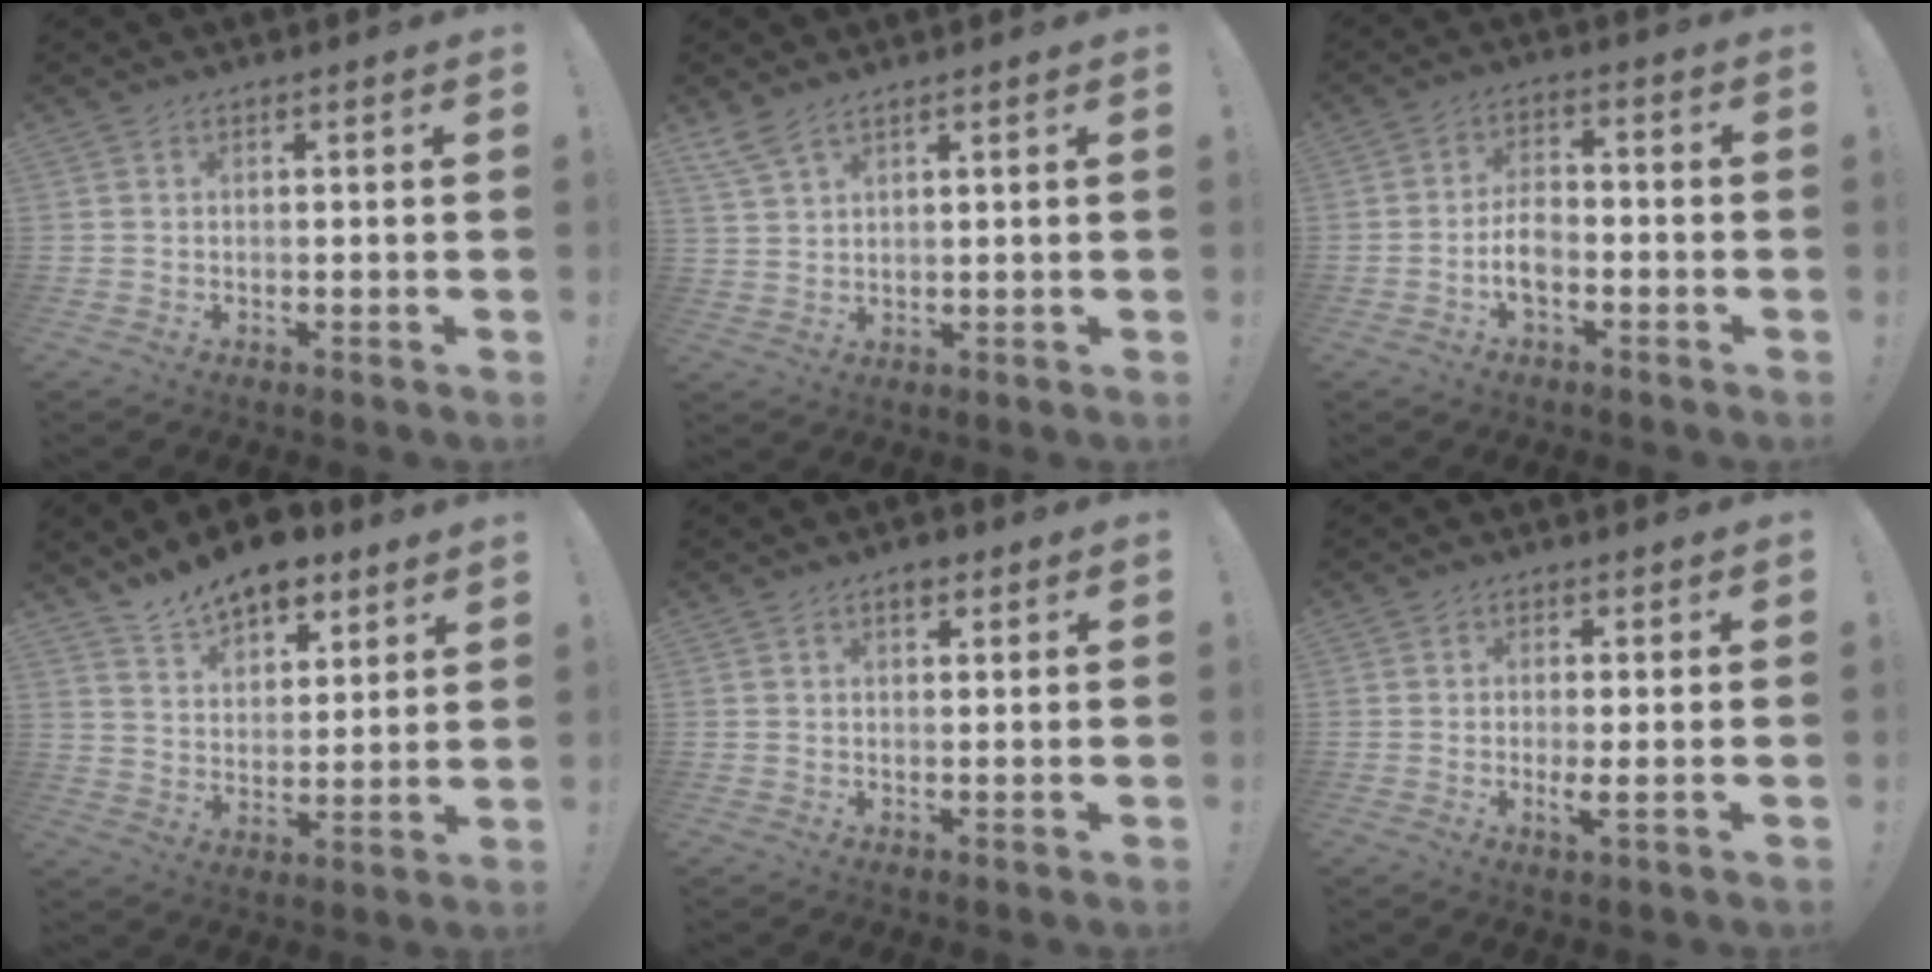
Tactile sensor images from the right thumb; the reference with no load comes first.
{"total": 5.0, "force": [4.1, 1.5, 2.6], "torque": [-0.061, -0.013, 0.078]}
{"total": 6.3, "force": [-2.4, 3.3, 4.9], "torque": [-0.093, 0.005, -0.042]}
{"total": 11.1, "force": [9.0, 4.9, 4.1], "torque": [-0.070, -0.062, 0.169]}
{"total": 2.3, "force": [1.3, 1.4, 1.3], "torque": [-0.011, -0.004, 0.020]}
{"total": 3.3, "force": [-0.2, 0.0, 3.3], "torque": [-0.049, -0.013, -0.002]}